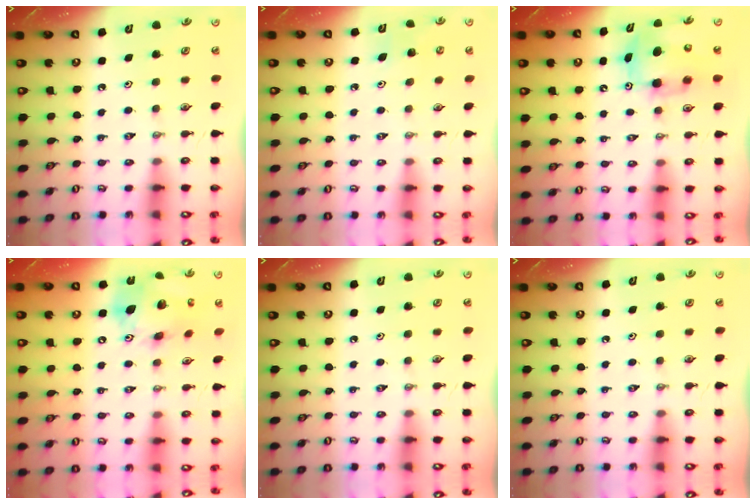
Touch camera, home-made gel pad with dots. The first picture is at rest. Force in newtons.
{"total": 4.9, "press": 4.7, "slide": 1.3}
{"total": 8.2, "press": 8.0, "slide": 1.8}
{"total": 18.1, "press": 17.8, "slide": 3.6}
{"total": 0.0}
{"total": 0.0}